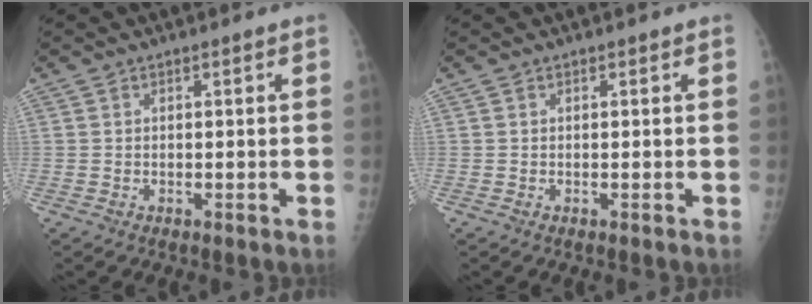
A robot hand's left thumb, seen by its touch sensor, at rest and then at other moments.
{"total": 0.0}